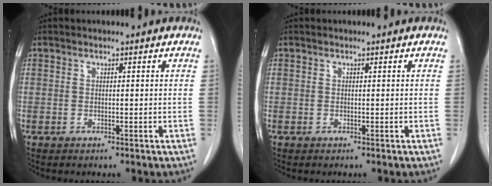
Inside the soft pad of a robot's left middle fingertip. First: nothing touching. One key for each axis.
{"total": 0.0}